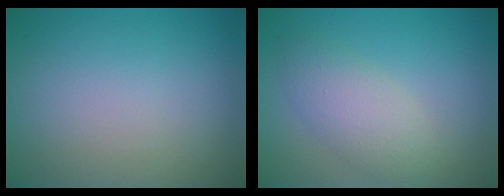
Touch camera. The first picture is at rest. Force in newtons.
{"total": 3.5, "press": 3.5, "slide": 0.1}